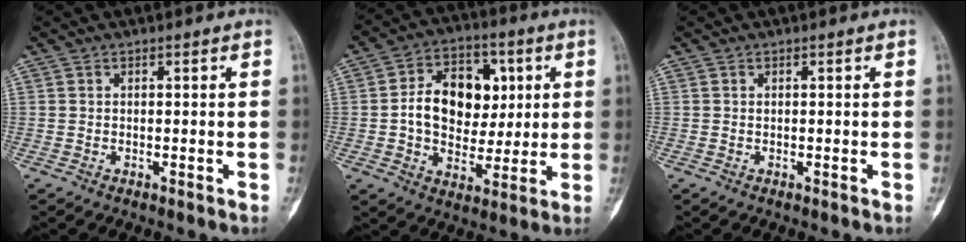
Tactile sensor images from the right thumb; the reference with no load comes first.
{"total": 15.0, "force": [1.9, 10.9, 10.1], "torque": [-0.119, 0.013, 0.032]}
{"total": 0.0}